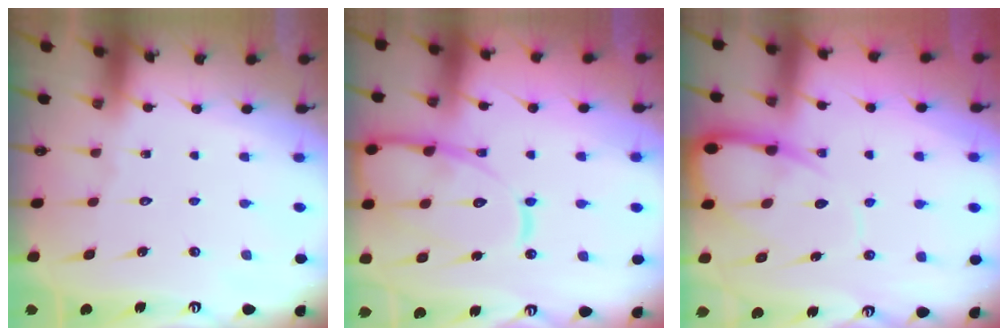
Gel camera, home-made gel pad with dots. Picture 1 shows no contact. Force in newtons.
{"total": 16.4, "press": 16.3, "slide": 1.8}
{"total": 10.3, "press": 10.2, "slide": 1.2}